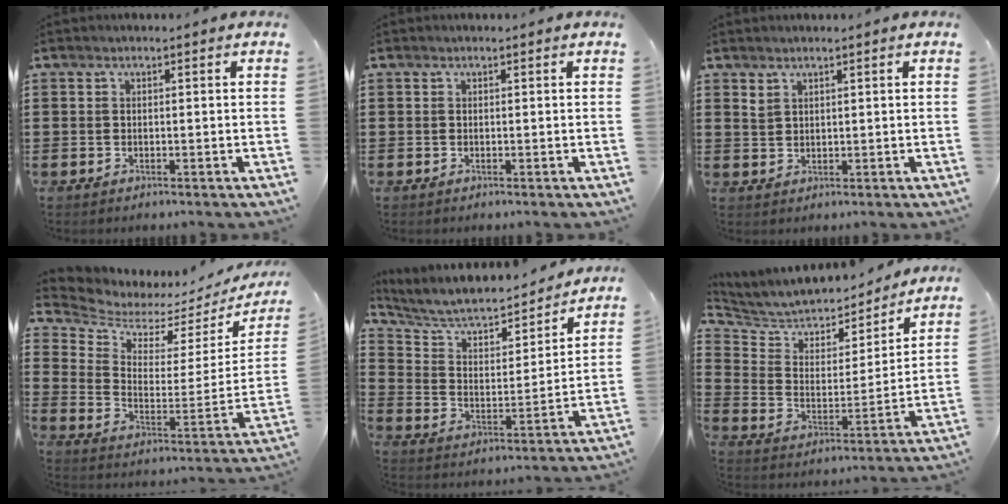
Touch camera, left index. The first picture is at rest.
{"total": 0.0}
{"total": 1.7, "force": [1.5, 0.7, 0.5], "torque": [-0.014, -0.001, 0.030]}
{"total": 4.4, "force": [4.2, 1.2, 0.3], "torque": [-0.039, -0.046, 0.067]}
{"total": 6.6, "force": [5.8, 2.1, 2.2], "torque": [-0.074, -0.039, 0.096]}
{"total": 5.4, "force": [5.1, 1.8, 0.4], "torque": [-0.046, -0.043, 0.082]}